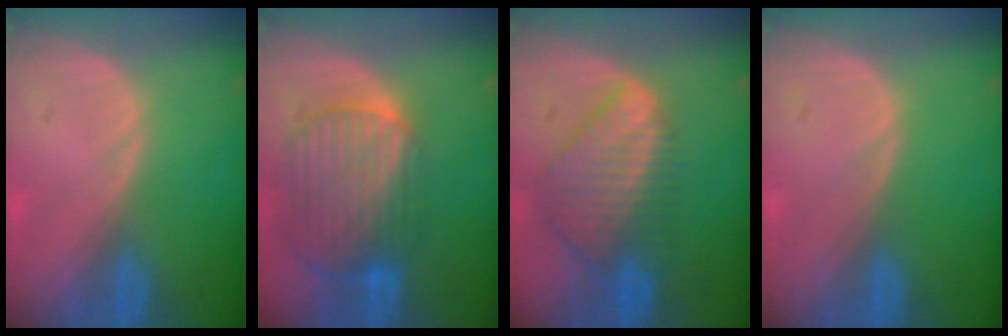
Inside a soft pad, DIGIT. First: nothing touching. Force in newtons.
{"total": 10.3, "press": 8.6, "slide": 5.6}
{"total": 9.0, "press": 7.7, "slide": 4.6}
{"total": 0.0}